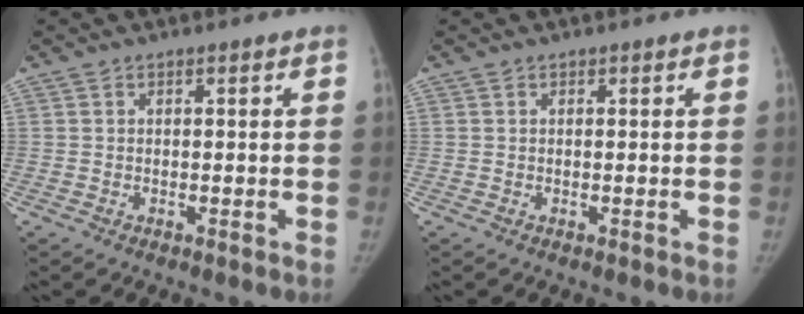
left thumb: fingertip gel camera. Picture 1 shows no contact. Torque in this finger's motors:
{"motor_torque": [0.00, 0.00, 0.25, -0.05, 0.00]}